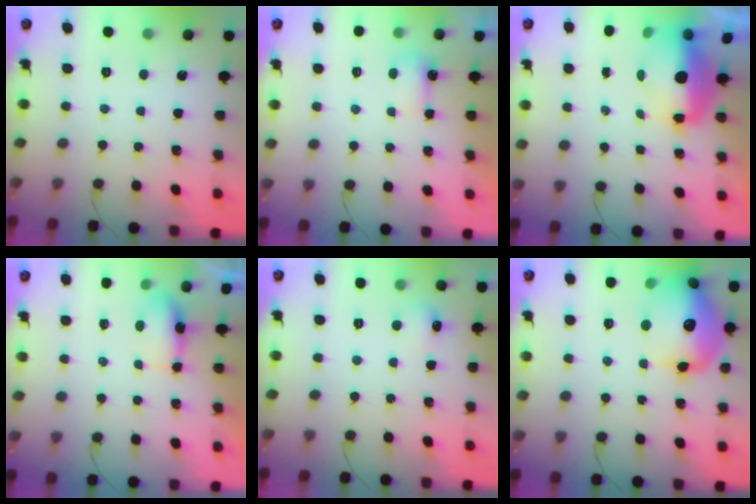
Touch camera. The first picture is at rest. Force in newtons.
{"total": 3.3, "press": 3.1, "slide": 1.0}
{"total": 7.8, "press": 7.5, "slide": 1.8}
{"total": 4.4, "press": 4.2, "slide": 1.1}
{"total": 5.1, "press": 4.9, "slide": 1.3}
{"total": 20.2, "press": 20.1, "slide": 2.6}